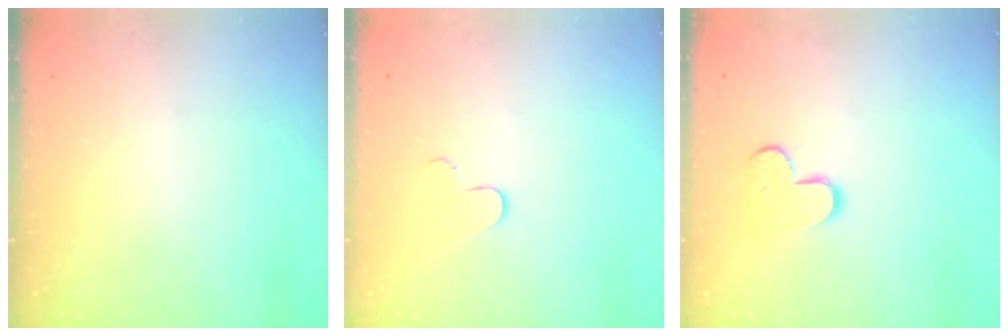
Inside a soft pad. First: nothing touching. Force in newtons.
{"total": 4.5, "press": 4.5, "slide": 0.3}
{"total": 9.2, "press": 9.2, "slide": 0.6}